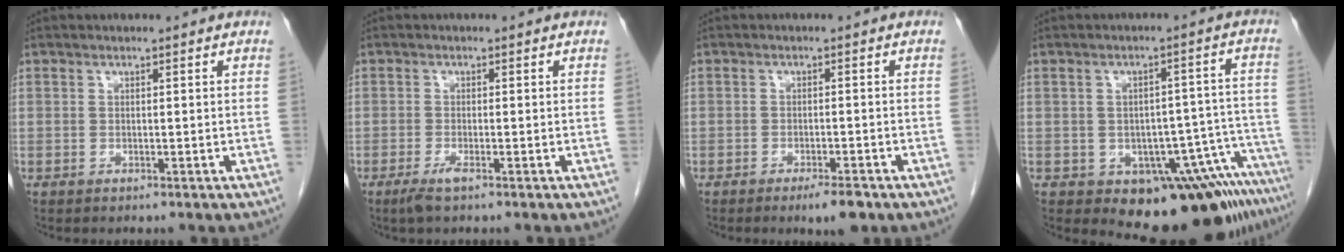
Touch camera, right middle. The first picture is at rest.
{"total": 2.0, "force": [-1.3, 0.0, 1.5], "torque": [-0.035, -0.005, -0.027]}
{"total": 3.6, "force": [-2.4, 0.7, 2.6], "torque": [-0.040, -0.003, -0.033]}
{"total": 11.7, "force": [-8.8, 3.1, 7.1], "torque": [-0.047, 0.028, -0.111]}